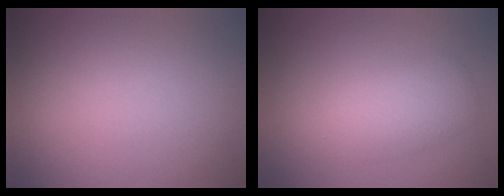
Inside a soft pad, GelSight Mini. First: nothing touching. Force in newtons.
{"total": 3.4, "press": 3.4, "slide": 0.2}